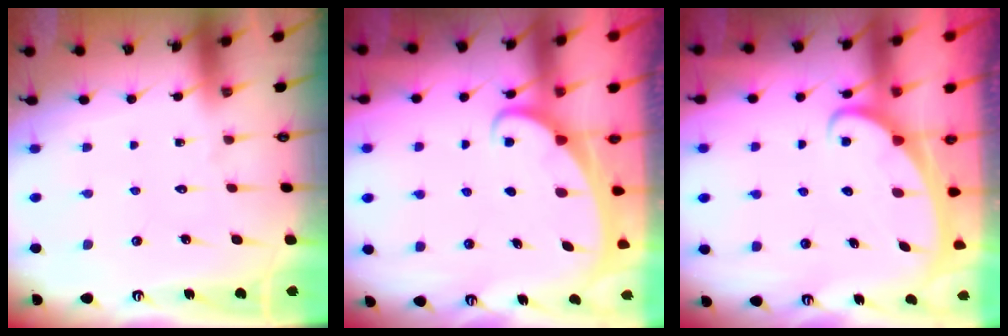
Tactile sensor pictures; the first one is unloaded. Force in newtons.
{"total": 1.9, "press": 1.9, "slide": 0.1}
{"total": 2.1, "press": 2.1, "slide": 0.2}